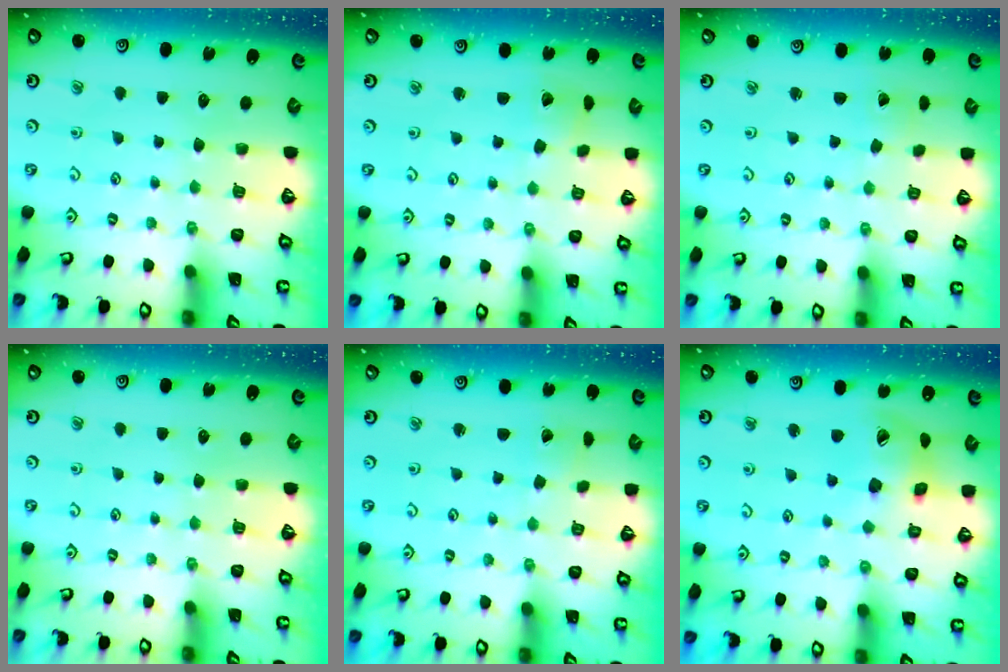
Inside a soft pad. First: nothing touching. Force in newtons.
{"total": 2.8, "press": 2.8, "slide": 0.3}
{"total": 0.0}
{"total": 0.0}
{"total": 1.0, "press": 1.0, "slide": 0.1}
{"total": 14.2, "press": 14.0, "slide": 2.0}